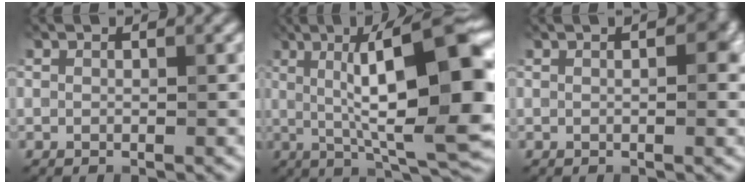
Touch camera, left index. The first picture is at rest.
{"total": 14.1, "force": [1.6, 2.6, 13.7], "torque": [-0.185, 0.020, 0.020]}
{"total": 3.1, "force": [0.7, 1.4, 2.7], "torque": [-0.036, 0.008, 0.007]}